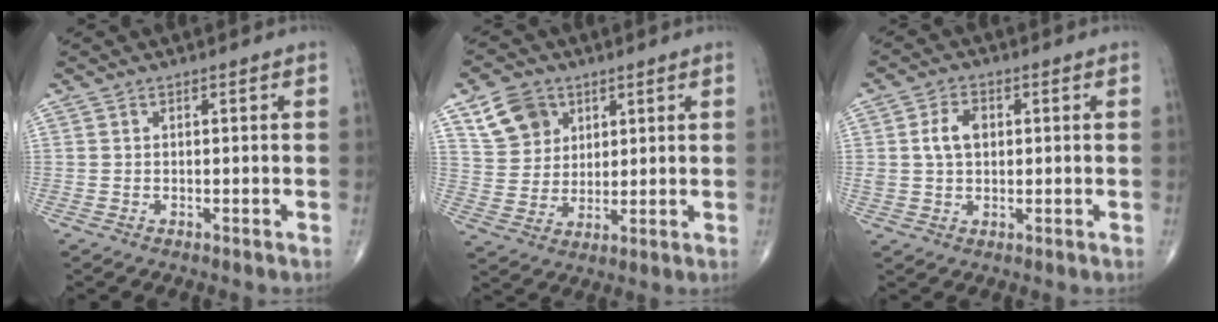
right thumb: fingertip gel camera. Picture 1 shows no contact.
{"total": 9.3, "force": [4.8, 7.1, 3.5], "torque": [-0.041, -0.017, 0.095]}
{"total": 5.5, "force": [0.9, 3.7, 3.9], "torque": [-0.067, 0.005, 0.016]}